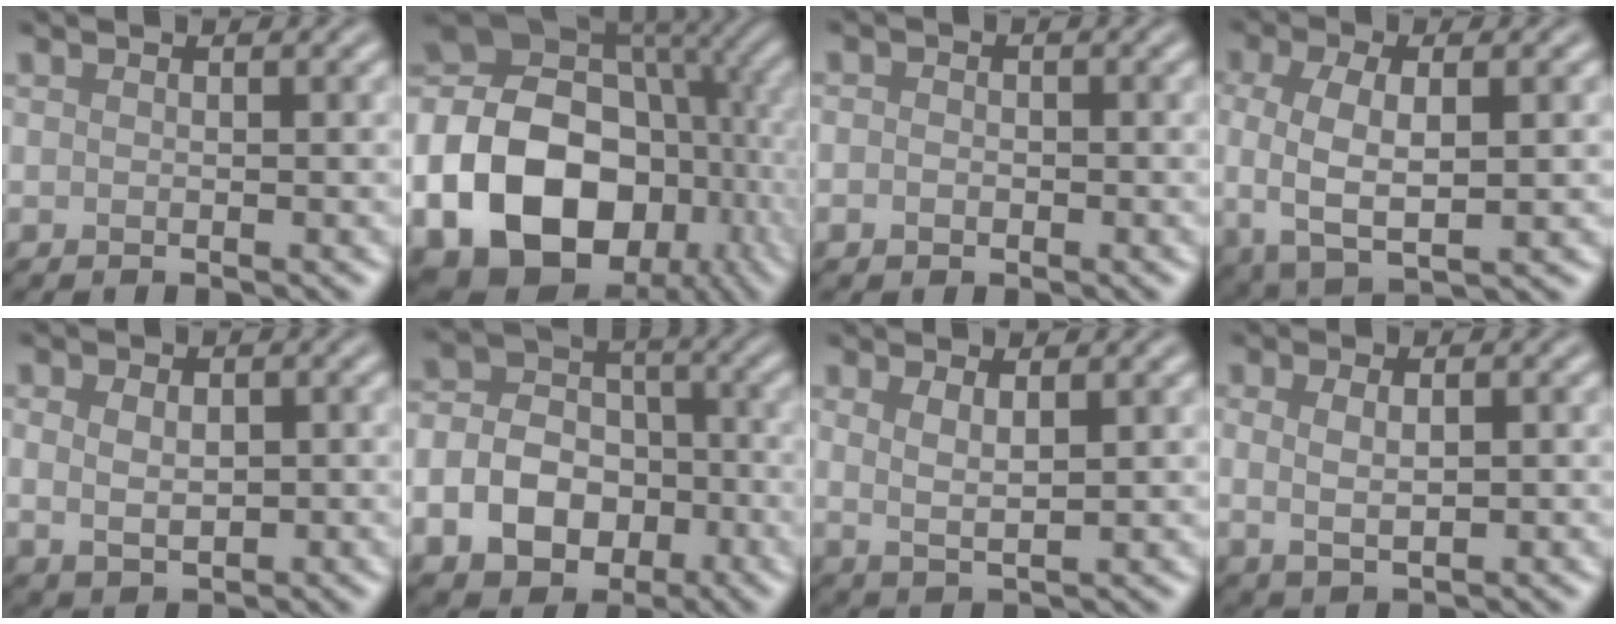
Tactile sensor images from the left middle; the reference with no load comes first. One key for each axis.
{"total": 23.3, "fx": -6.2, "fy": 18.3, "fz": 13.0, "tx": -0.268, "ty": -0.028, "tz": -0.118}
{"total": 1.2, "fx": -0.3, "fy": 1.1, "fz": 0.5, "tx": 0.001, "ty": -0.003, "tz": -0.013}
{"total": 5.8, "fx": -0.4, "fy": 2.6, "fz": 5.2, "tx": -0.108, "ty": -0.005, "tz": -0.007}
{"total": 3.2, "fx": 0.2, "fy": 2.2, "fz": 2.3, "tx": -0.036, "ty": 0.000, "tz": 0.009}
{"total": 9.5, "fx": -3.6, "fy": 7.3, "fz": 5.0, "tx": -0.083, "ty": -0.016, "tz": -0.068}
{"total": 2.1, "fx": 1.0, "fy": 0.6, "fz": 1.7, "tx": -0.034, "ty": -0.007, "tz": 0.022}
{"total": 2.6, "fx": 0.2, "fy": 1.4, "fz": 2.2, "tx": -0.044, "ty": -0.002, "tz": 0.006}